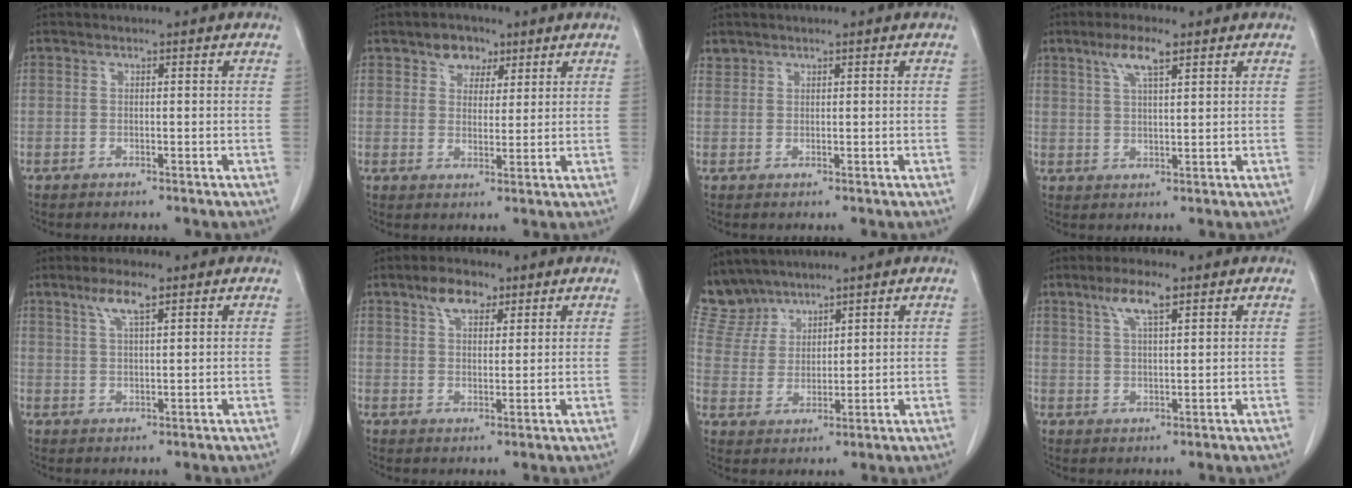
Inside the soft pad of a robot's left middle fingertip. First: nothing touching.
{"total": 4.3, "force": [2.6, 3.0, 1.7], "torque": [-0.023, 0.010, 0.043]}
{"total": 0.9, "force": [0.9, 0.3, -0.1], "torque": [0.003, 0.004, 0.018]}
{"total": 5.2, "force": [3.1, 0.9, 4.1], "torque": [-0.082, 0.007, 0.058]}
{"total": 4.3, "force": [2.7, 0.7, 3.3], "torque": [-0.068, 0.005, 0.052]}
{"total": 5.1, "force": [3.1, 2.4, 3.2], "torque": [-0.059, 0.011, 0.057]}
{"total": 6.2, "force": [5.8, 2.2, -0.3], "torque": [-0.004, 0.006, 0.134]}
{"total": 5.2, "force": [3.1, 0.9, 4.1], "torque": [-0.082, 0.007, 0.058]}